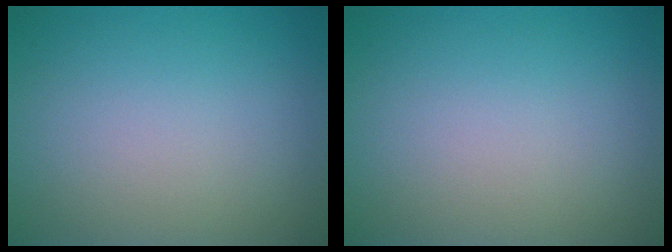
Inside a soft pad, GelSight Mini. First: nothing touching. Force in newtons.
{"total": 0.0}